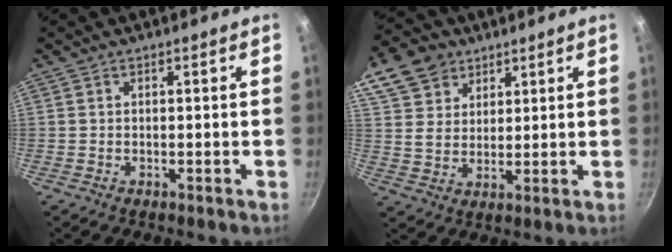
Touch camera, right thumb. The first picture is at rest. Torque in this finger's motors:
{"motor_torque": [-0.09, 0.29, 0.22, -0.18, 0.10]}